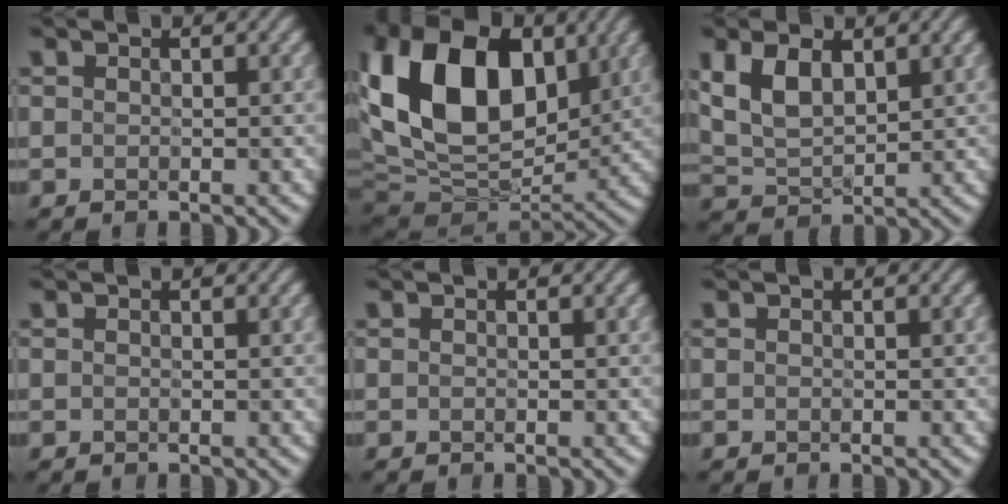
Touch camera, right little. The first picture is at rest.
{"total": 16.1, "force": [3.5, 10.6, 11.5], "torque": [-0.223, 0.021, 0.060]}
{"total": 5.4, "force": [1.7, 3.0, 4.2], "torque": [-0.093, 0.001, 0.032]}
{"total": 0.0}
{"total": 0.0}
{"total": 0.0}